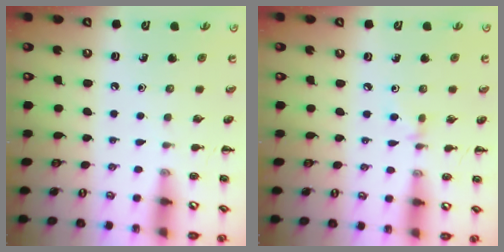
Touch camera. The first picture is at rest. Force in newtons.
{"total": 3.2, "press": 3.0, "slide": 1.2}